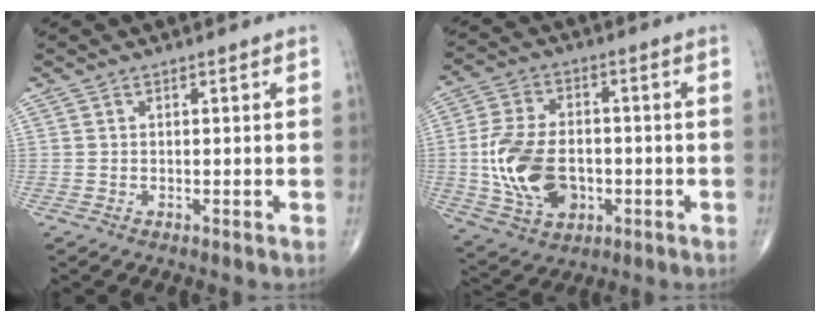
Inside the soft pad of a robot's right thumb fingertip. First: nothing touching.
{"total": 14.5, "force": [-2.0, 9.6, 10.6], "torque": [-0.193, 0.009, -0.026]}